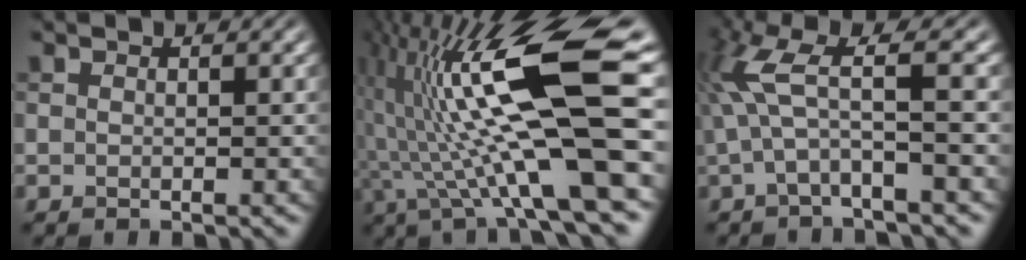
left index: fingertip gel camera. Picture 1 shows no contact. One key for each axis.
{"total": 15.6, "fx": 1.3, "fy": 3.2, "fz": 15.2, "tx": -0.265, "ty": 0.015, "tz": 0.026}
{"total": 5.1, "fx": 0.9, "fy": 0.5, "fz": 5.0, "tx": -0.114, "ty": 0.011, "tz": 0.014}